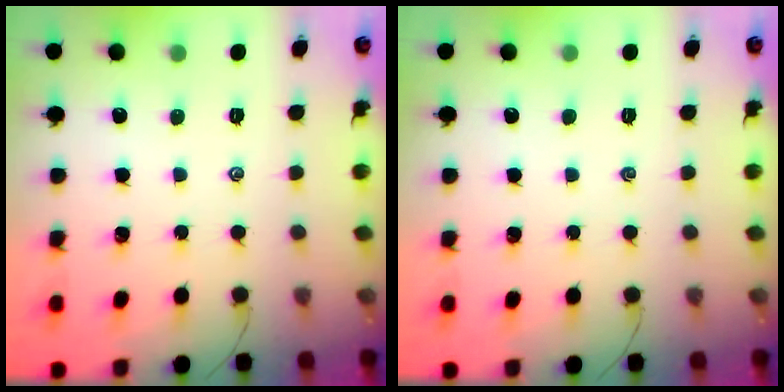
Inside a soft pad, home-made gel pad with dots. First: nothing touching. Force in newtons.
{"total": 0.0}